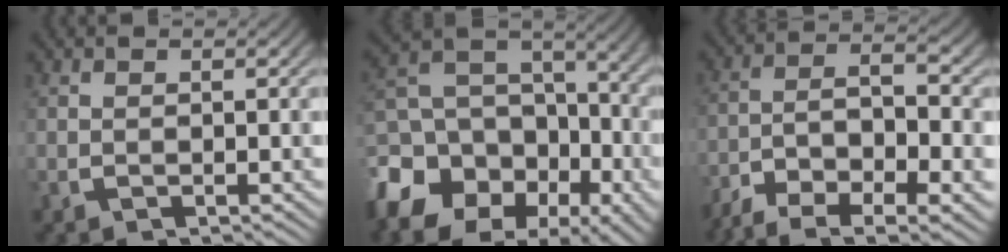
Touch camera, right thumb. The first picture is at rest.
{"total": 14.8, "force": [-4.3, 11.8, 7.9], "torque": [-0.159, -0.044, -0.062]}
{"total": 10.5, "force": [-5.6, 5.8, 6.8], "torque": [-0.127, -0.040, -0.078]}